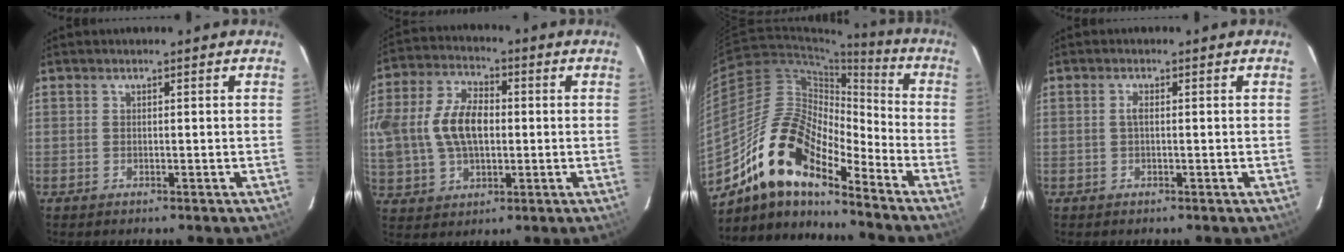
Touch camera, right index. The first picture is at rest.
{"total": 16.8, "force": [0.6, 10.9, 12.8], "torque": [-0.287, 0.019, 0.016]}
{"total": 16.3, "force": [-11.8, 5.5, 9.9], "torque": [-0.174, 0.003, -0.238]}
{"total": 1.1, "force": [0.0, 0.3, 1.1], "torque": [-0.022, 0.004, -0.003]}